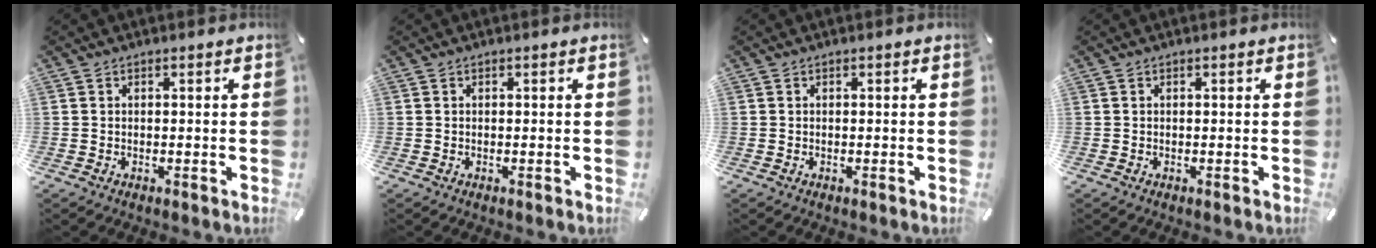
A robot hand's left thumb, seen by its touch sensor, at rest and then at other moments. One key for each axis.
{"total": 0.0}
{"total": 0.0}
{"total": 0.0}